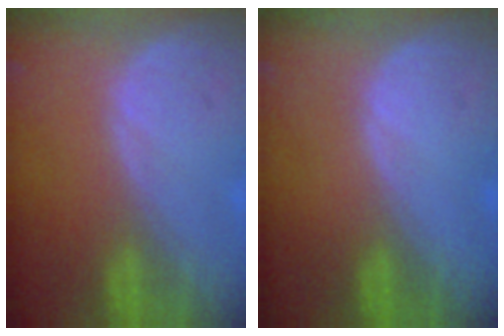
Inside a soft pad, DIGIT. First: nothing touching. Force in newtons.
{"total": 0.6, "press": 0.1, "slide": 0.6}